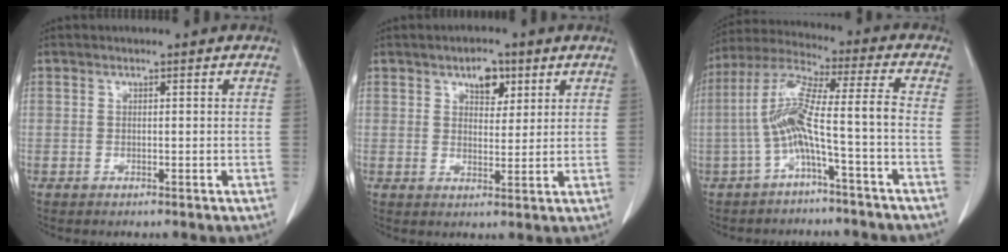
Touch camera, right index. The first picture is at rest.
{"total": 4.5, "force": [2.5, 2.5, 2.8], "torque": [-0.040, 0.003, 0.039]}
{"total": 9.9, "force": [-3.1, -0.3, 9.4], "torque": [-0.193, 0.034, -0.061]}